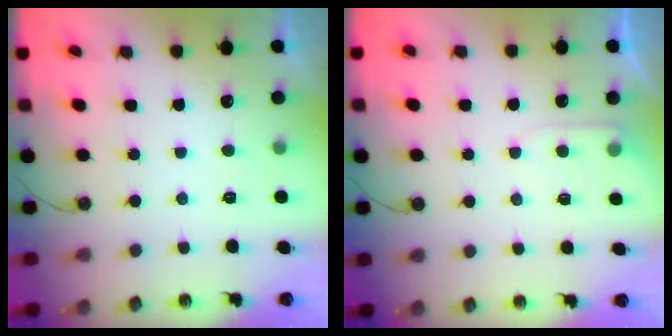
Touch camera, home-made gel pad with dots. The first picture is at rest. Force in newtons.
{"total": 5.2, "press": 5.1, "slide": 0.8}